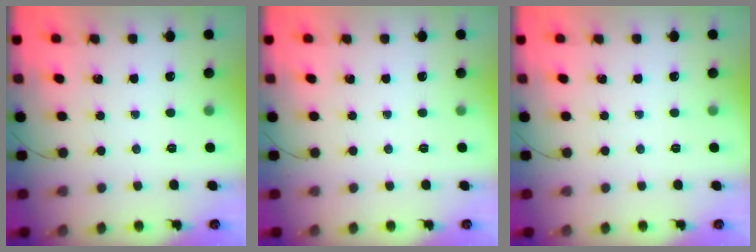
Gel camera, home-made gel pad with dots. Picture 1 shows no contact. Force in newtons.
{"total": 0.0}
{"total": 0.0}